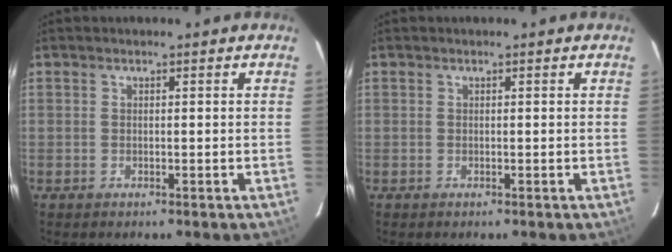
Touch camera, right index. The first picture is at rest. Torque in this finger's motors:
{"motor_torque": [-0.08, -0.03, 0.01, 0.00]}